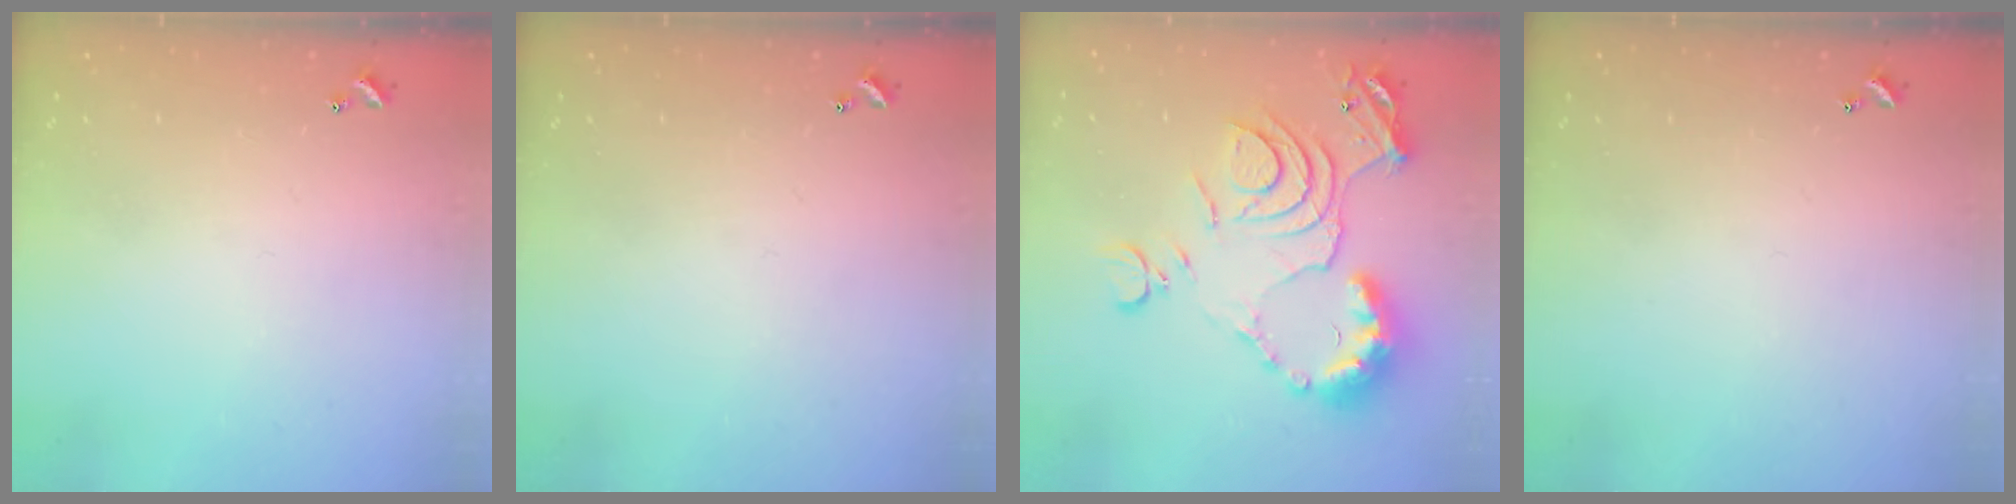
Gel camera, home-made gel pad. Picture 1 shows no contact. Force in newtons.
{"total": 0.0}
{"total": 15.1, "press": 15.0, "slide": 1.6}
{"total": 0.0}